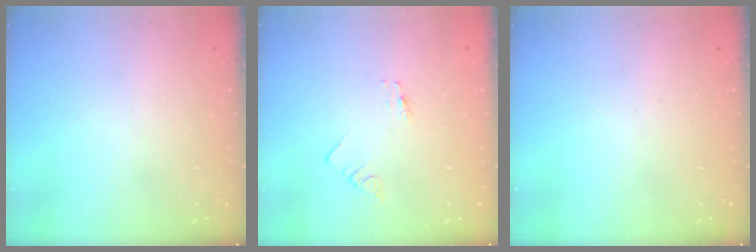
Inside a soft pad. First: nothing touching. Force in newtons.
{"total": 0.0}
{"total": 0.0}